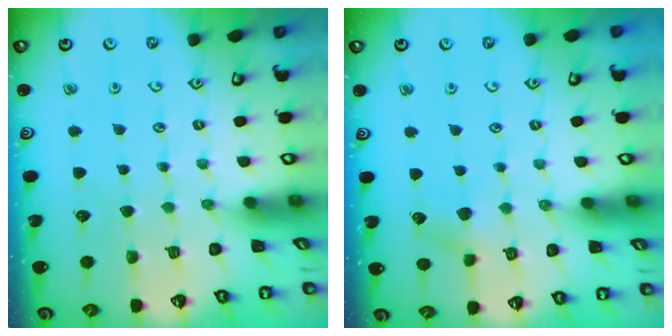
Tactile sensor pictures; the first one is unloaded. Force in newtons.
{"total": 3.6, "press": 3.6, "slide": 0.7}